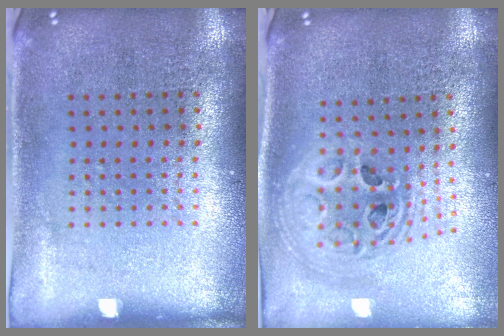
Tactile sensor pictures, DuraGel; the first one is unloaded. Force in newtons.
{"total": 2.4, "press": 1.9, "slide": 1.4}